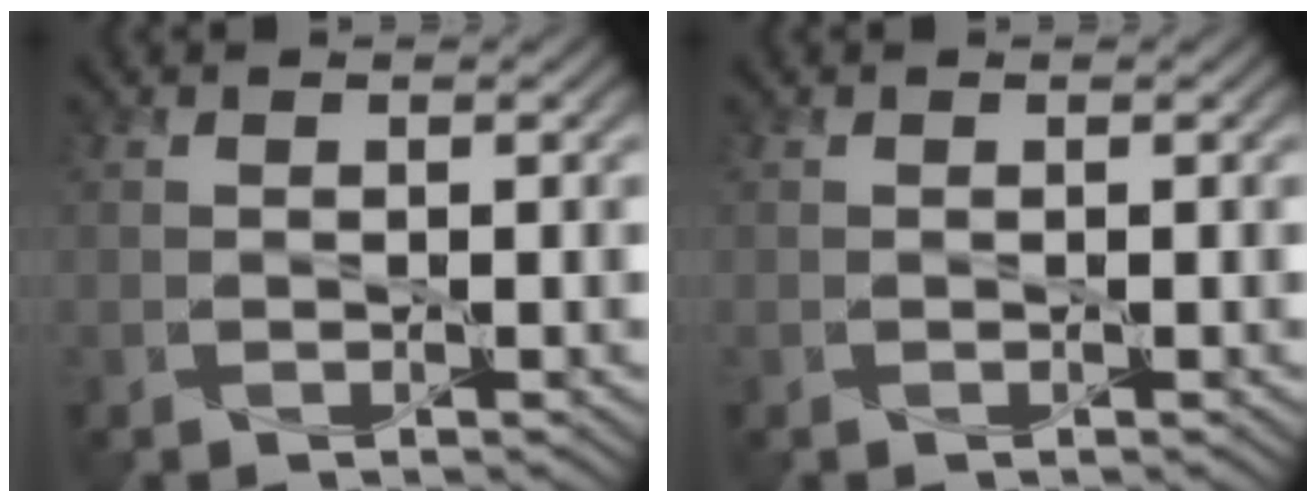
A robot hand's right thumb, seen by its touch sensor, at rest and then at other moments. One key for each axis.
{"total": 0.0}